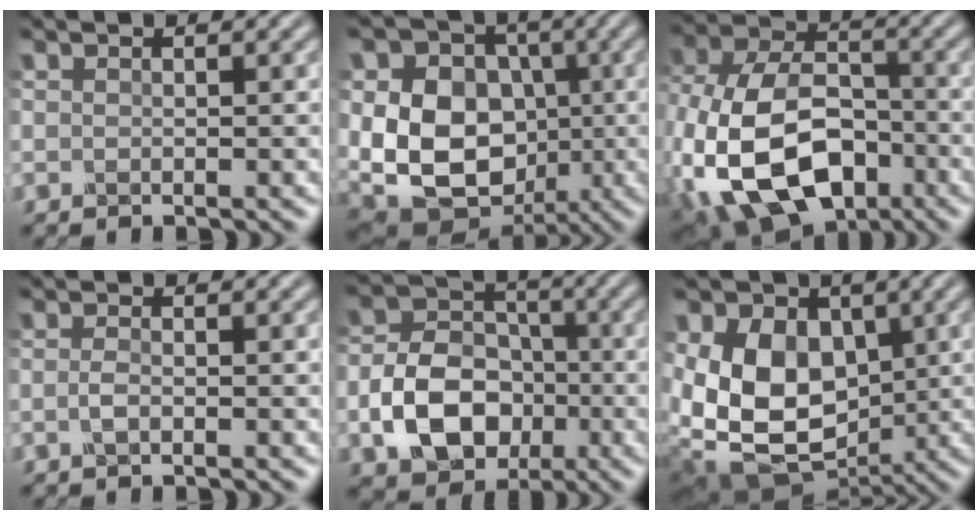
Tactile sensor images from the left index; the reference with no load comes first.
{"total": 12.9, "force": [-0.9, 10.7, 7.2], "torque": [-0.139, -0.002, -0.024]}
{"total": 16.3, "force": [-5.4, 11.1, 10.7], "torque": [-0.243, -0.019, -0.088]}
{"total": 0.8, "force": [-0.3, 0.2, 0.7], "torque": [-0.028, 0.003, -0.007]}
{"total": 7.7, "force": [-2.5, 5.8, 4.5], "torque": [-0.090, 0.002, -0.051]}
{"total": 12.1, "force": [0.1, 9.5, 7.5], "torque": [-0.125, -0.005, -0.010]}